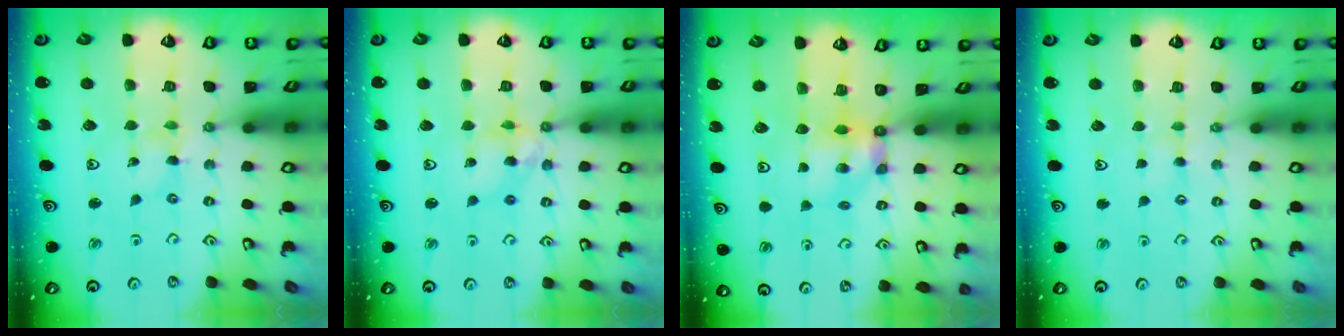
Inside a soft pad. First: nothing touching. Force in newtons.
{"total": 7.2, "press": 7.1, "slide": 0.7}
{"total": 5.6, "press": 5.6, "slide": 0.2}
{"total": 1.6, "press": 1.6, "slide": 0.3}